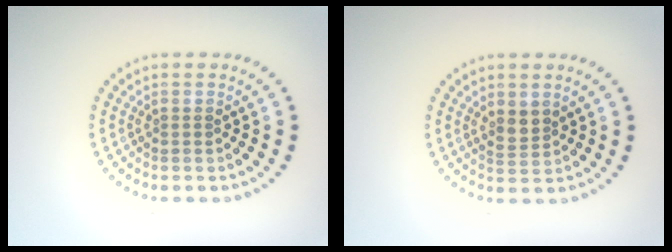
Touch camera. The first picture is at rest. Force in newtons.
{"total": 1.6, "press": 1.4, "slide": 0.8}